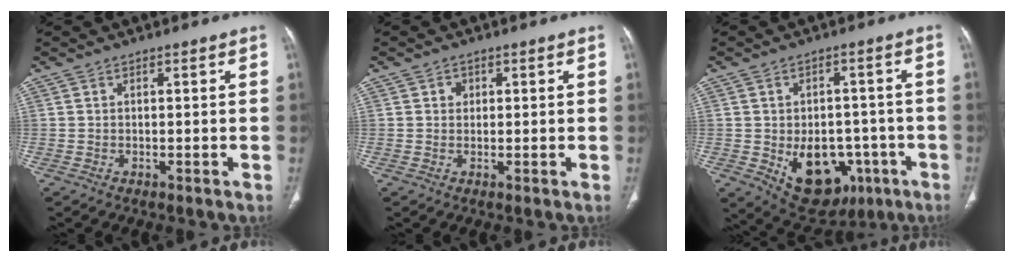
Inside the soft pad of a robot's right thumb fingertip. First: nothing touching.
{"total": 1.6, "force": [0.5, 1.4, 0.5], "torque": [0.000, 0.001, 0.004]}
{"total": 14.8, "force": [-4.9, 10.0, 9.8], "torque": [-0.105, 0.019, -0.049]}